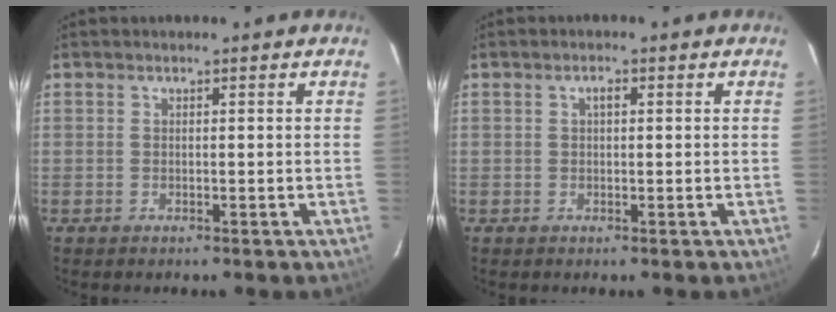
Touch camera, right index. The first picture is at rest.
{"total": 1.3, "force": [0.3, 0.6, 1.0], "torque": [-0.018, 0.007, 0.004]}